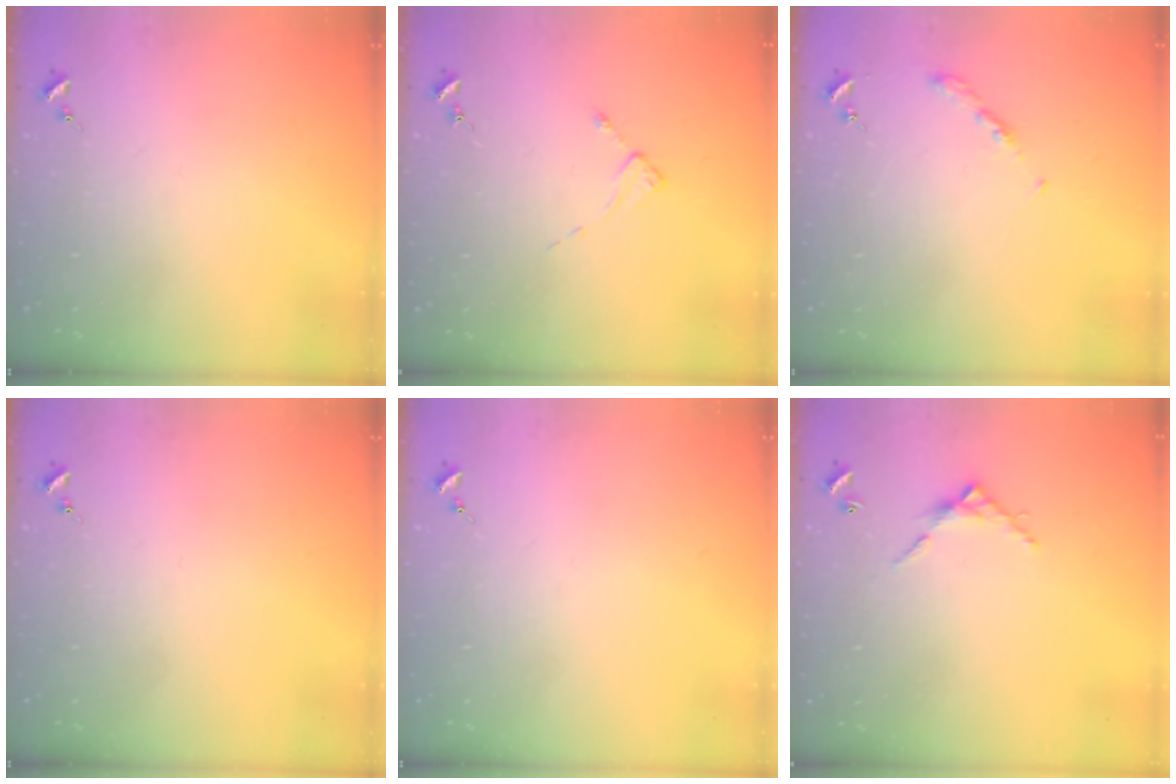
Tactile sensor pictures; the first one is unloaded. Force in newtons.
{"total": 2.3, "press": 2.3, "slide": 0.3}
{"total": 3.5, "press": 3.5, "slide": 0.4}
{"total": 0.0}
{"total": 0.0}
{"total": 6.3, "press": 6.3, "slide": 0.5}